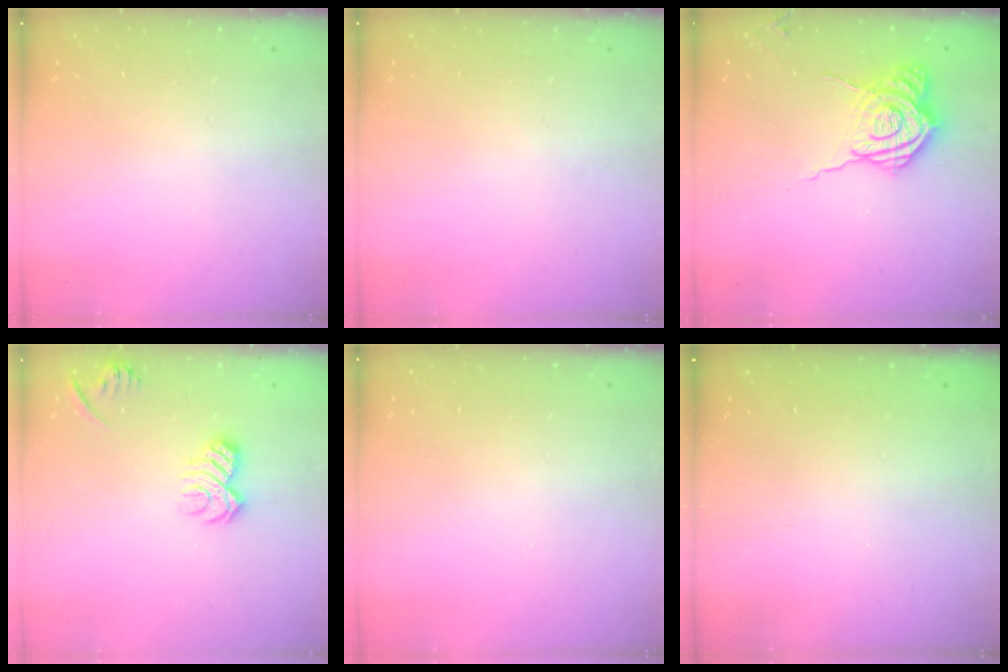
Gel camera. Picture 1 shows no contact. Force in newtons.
{"total": 0.0}
{"total": 11.2, "press": 11.1, "slide": 1.3}
{"total": 11.6, "press": 11.5, "slide": 1.3}
{"total": 0.0}
{"total": 2.4, "press": 2.3, "slide": 0.7}